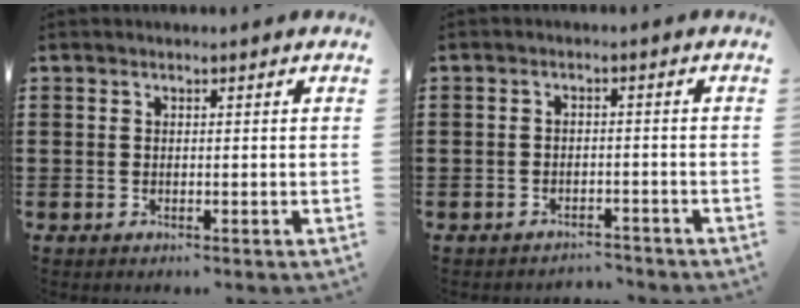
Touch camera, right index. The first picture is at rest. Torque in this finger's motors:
{"motor_torque": [-0.60, 0.37, 0.00, -0.01]}